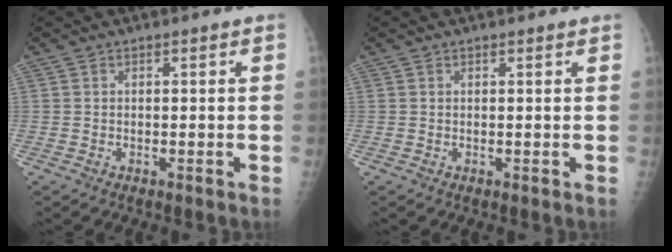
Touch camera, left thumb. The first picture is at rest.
{"total": 0.8, "force": [0.7, 0.2, 0.4], "torque": [-0.006, 0.001, 0.008]}